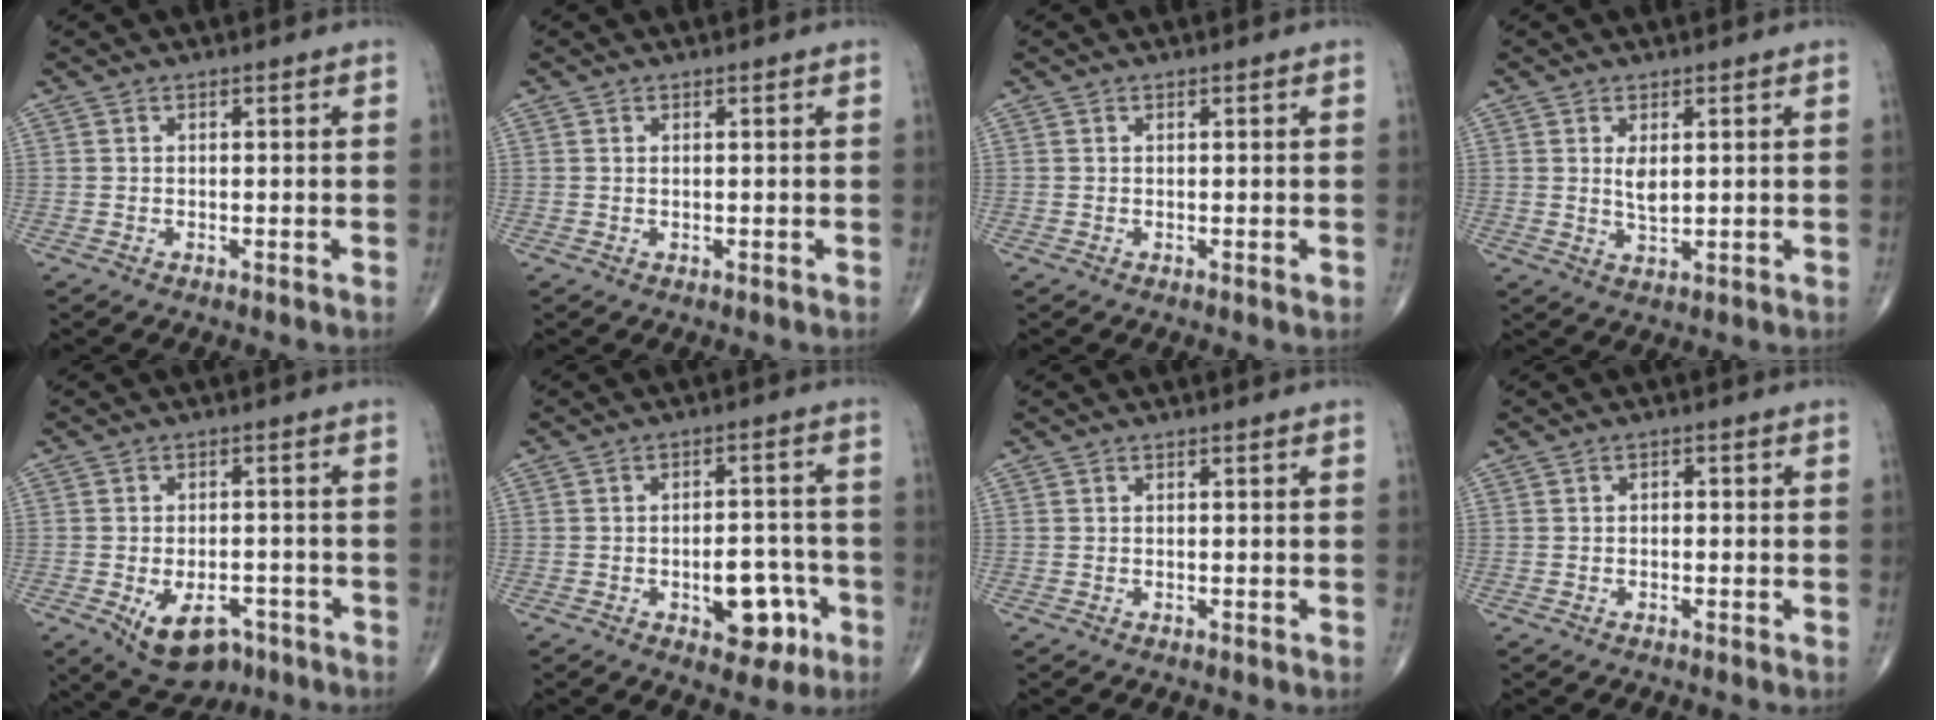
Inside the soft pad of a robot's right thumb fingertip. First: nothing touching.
{"total": 0.0}
{"total": 0.5, "force": [-0.1, 0.1, 0.5], "torque": [-0.007, -0.003, -0.002]}
{"total": 3.1, "force": [0.8, 1.4, 2.7], "torque": [-0.042, -0.011, 0.019]}
{"total": 9.8, "force": [-4.8, 5.7, 6.4], "torque": [-0.083, 0.015, -0.064]}
{"total": 9.5, "force": [-3.6, 5.2, 7.2], "torque": [-0.069, 0.029, -0.041]}
{"total": 0.0}
{"total": 0.9, "force": [-0.1, 0.7, 0.6], "torque": [0.002, 0.006, -0.005]}